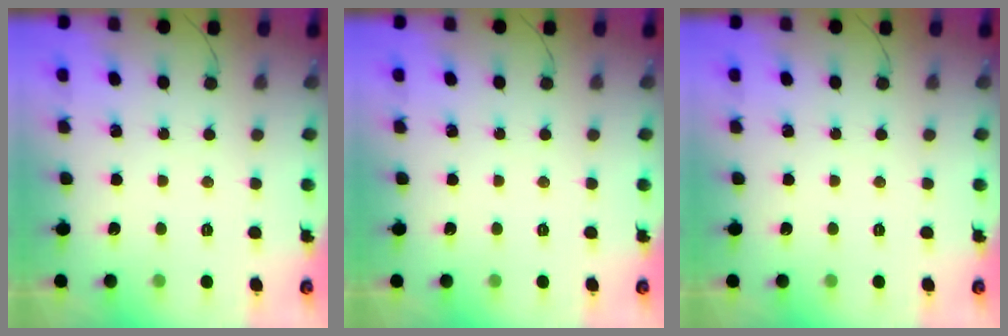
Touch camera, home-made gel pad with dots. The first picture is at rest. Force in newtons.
{"total": 0.0}
{"total": 0.0}